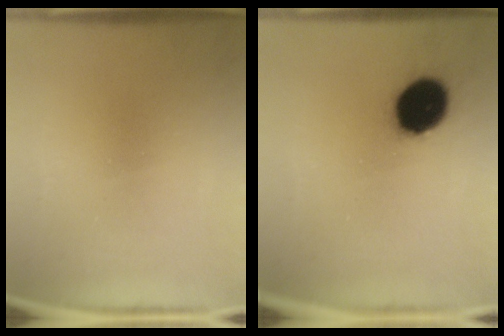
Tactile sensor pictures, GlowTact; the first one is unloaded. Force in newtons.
{"total": 14.3}